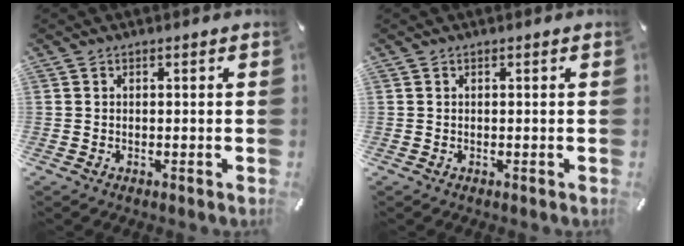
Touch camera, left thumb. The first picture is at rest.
{"total": 0.0}